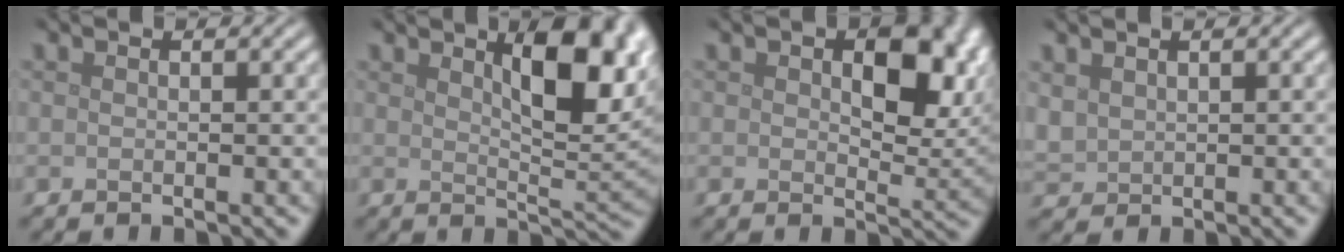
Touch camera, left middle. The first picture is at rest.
{"total": 8.1, "force": [2.9, 3.0, 6.9], "torque": [-0.099, 0.001, 0.047]}
{"total": 7.5, "force": [1.8, 4.2, 6.0], "torque": [-0.080, -0.005, 0.028]}
{"total": 1.6, "force": [1.0, 1.2, 0.6], "torque": [-0.019, -0.001, 0.025]}